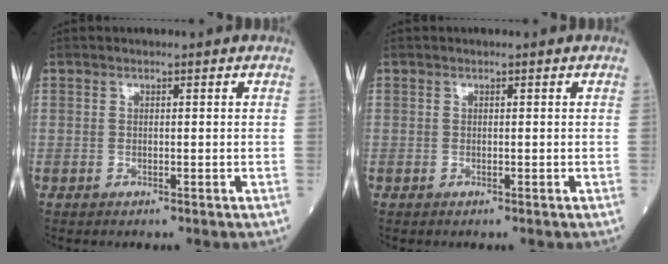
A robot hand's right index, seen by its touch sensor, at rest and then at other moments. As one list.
[{"total": 0.0}]